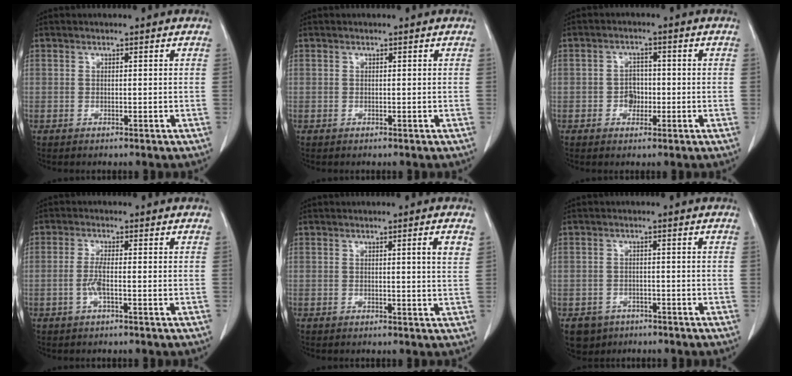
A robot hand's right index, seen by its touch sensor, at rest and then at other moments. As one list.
[{"total": 0.0}, {"total": 2.9, "force": [-0.7, 2.3, 1.6], "torque": [-0.020, 0.007, -0.011]}, {"total": 2.7, "force": [-0.7, 0.2, 2.6], "torque": [-0.058, -0.002, -0.017]}, {"total": 2.6, "force": [1.1, -0.3, 2.4], "torque": [-0.033, -0.004, 0.014]}, {"total": 4.2, "force": [-2.5, 3.4, 0.4], "torque": [-0.005, 0.007, -0.033]}]